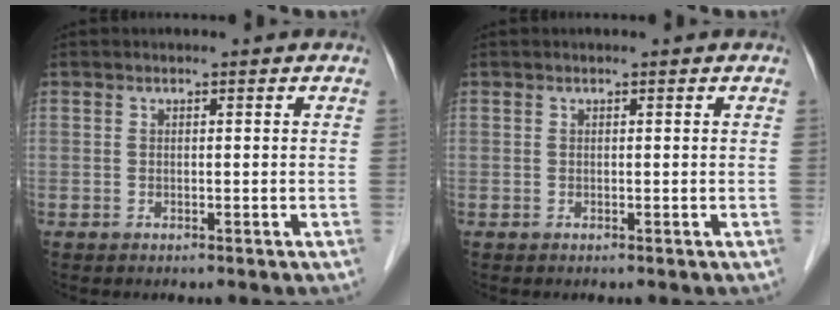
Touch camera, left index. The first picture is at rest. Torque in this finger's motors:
{"motor_torque": [-0.04, -0.70, 0.07, 0.00]}